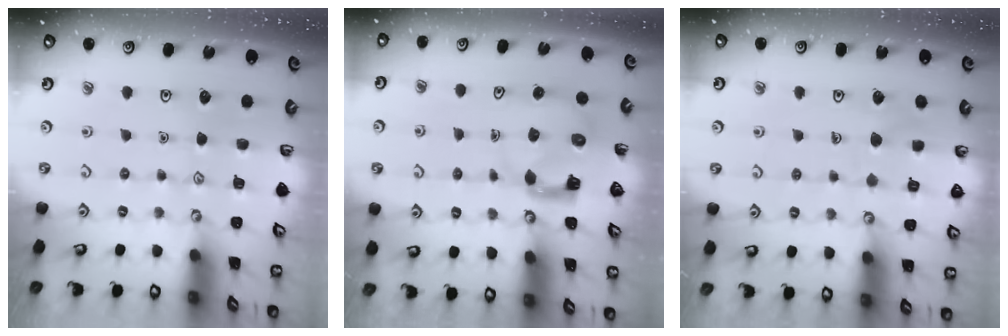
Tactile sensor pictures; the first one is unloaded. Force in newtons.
{"total": 4.2, "press": 4.1, "slide": 0.4}
{"total": 5.9, "press": 5.9, "slide": 0.3}